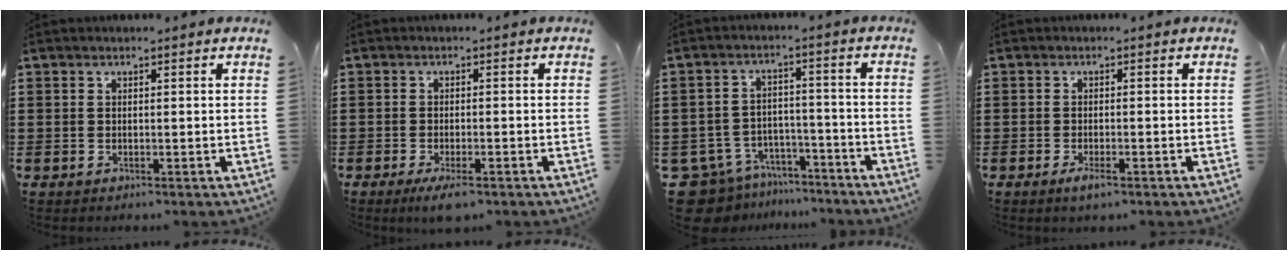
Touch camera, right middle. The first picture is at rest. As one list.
[{"total": 2.8, "force": [-2.0, 0.6, 2.0], "torque": [-0.046, -0.006, -0.038]}, {"total": 8.0, "force": [-7.3, 3.0, 1.1], "torque": [-0.044, 0.025, -0.147]}, {"total": 2.1, "force": [-1.1, 0.5, 1.7], "torque": [-0.038, -0.007, -0.021]}]